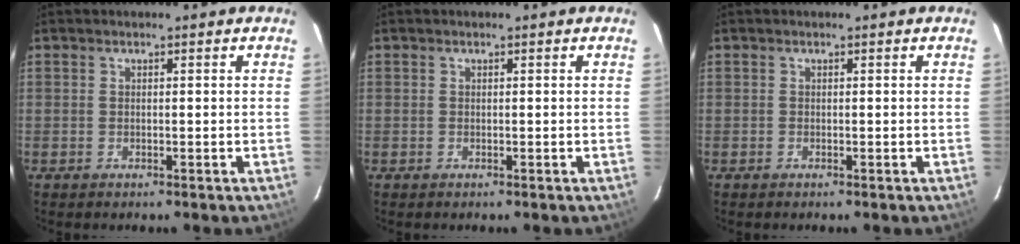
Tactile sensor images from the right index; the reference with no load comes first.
{"total": 0.0}
{"total": 0.0}